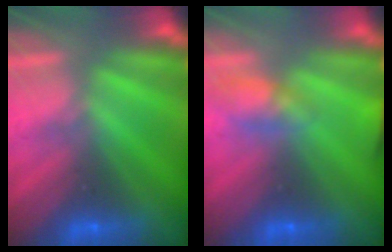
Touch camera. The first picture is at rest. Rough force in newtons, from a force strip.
{"total": 4.6}